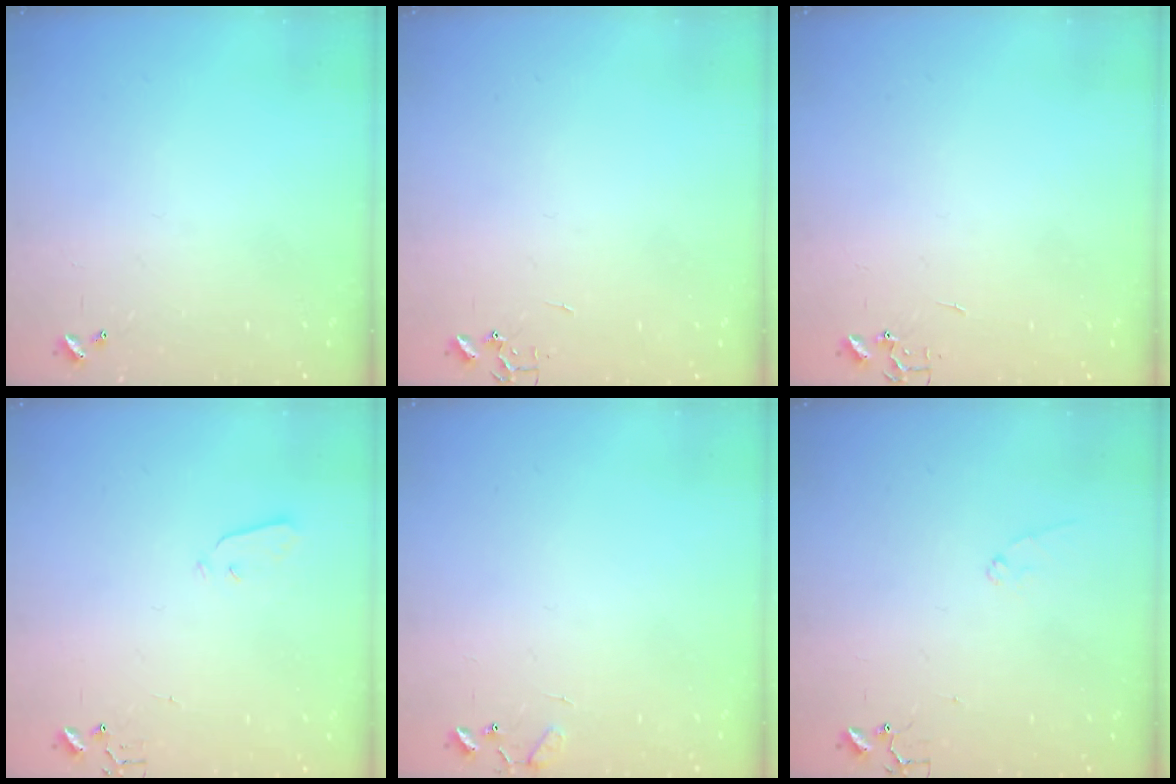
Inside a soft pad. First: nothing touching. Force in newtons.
{"total": 0.0}
{"total": 0.0}
{"total": 3.5, "press": 3.5, "slide": 0.3}
{"total": 7.6, "press": 7.5, "slide": 0.6}
{"total": 6.8, "press": 6.8, "slide": 0.7}